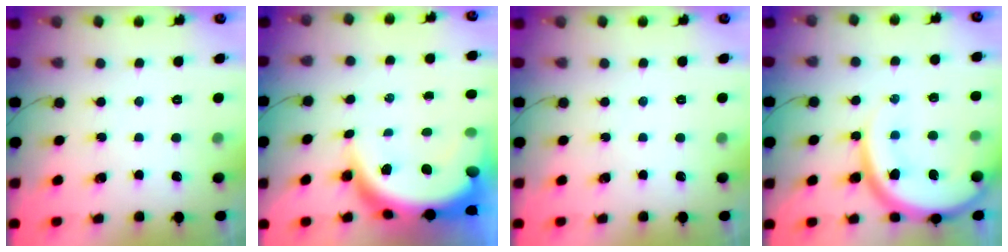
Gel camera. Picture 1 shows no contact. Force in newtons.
{"total": 13.8, "press": 13.7, "slide": 1.3}
{"total": 0.0}
{"total": 16.9, "press": 16.8, "slide": 1.8}